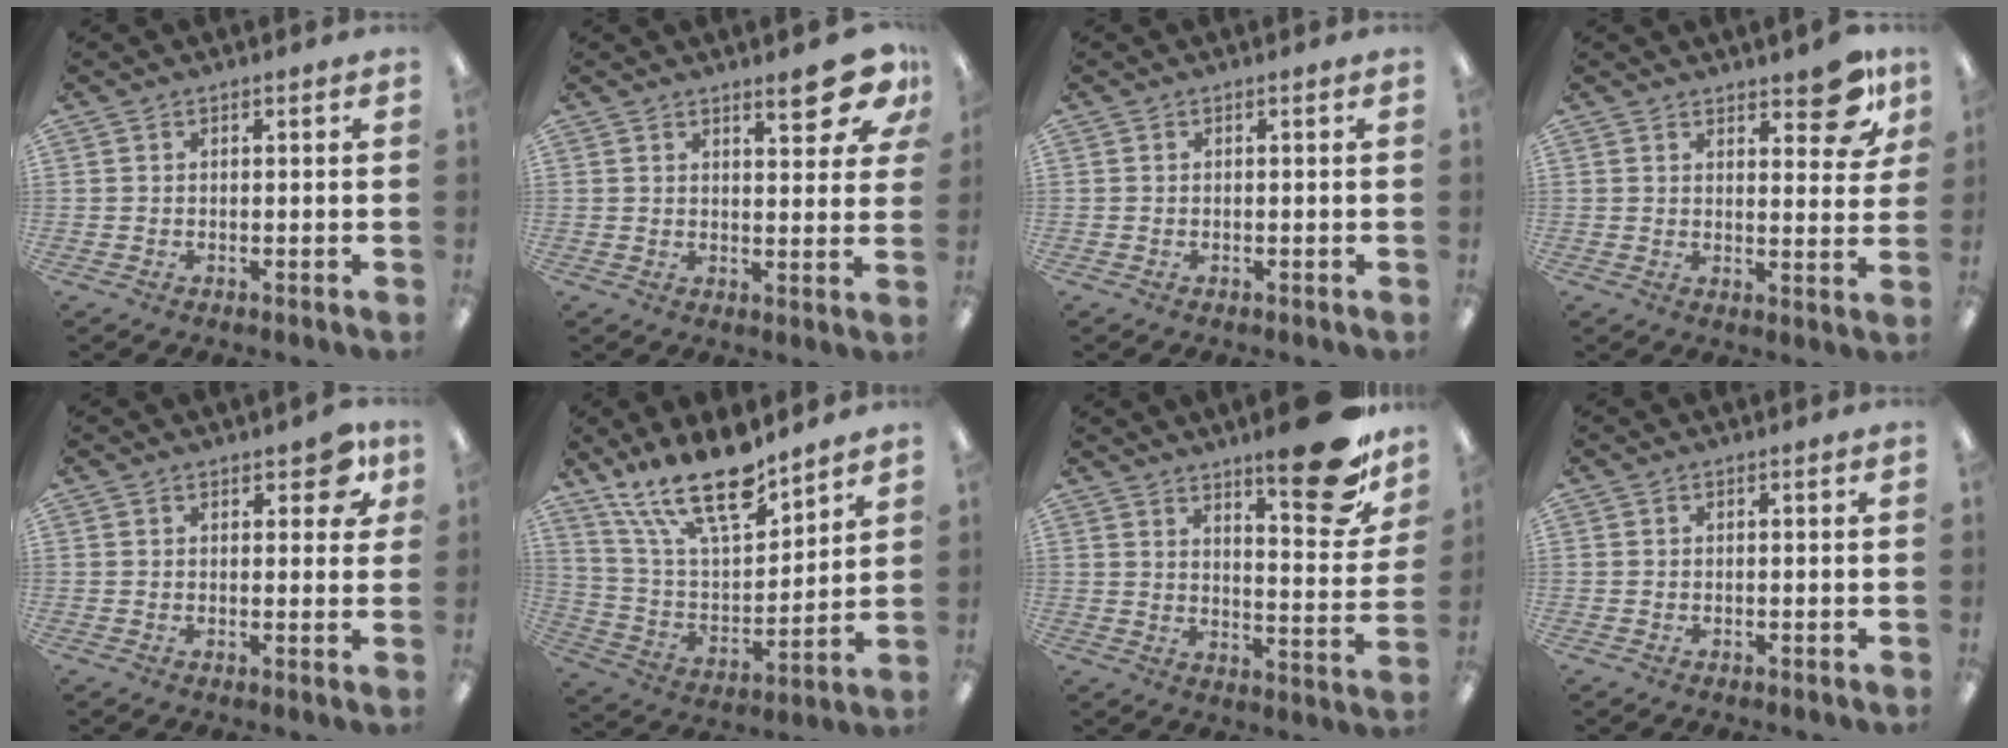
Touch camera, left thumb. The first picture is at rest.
{"total": 10.8, "force": [7.0, 3.4, 7.4], "torque": [-0.077, -0.043, 0.110]}
{"total": 0.0}
{"total": 9.5, "force": [7.0, 3.6, 5.3], "torque": [-0.050, -0.045, 0.117]}
{"total": 6.3, "force": [3.4, 3.1, 4.3], "torque": [-0.048, -0.007, 0.056]}
{"total": 20.0, "force": [15.0, 6.8, 11.3], "torque": [-0.230, -0.087, 0.264]}
{"total": 17.6, "force": [11.8, 5.2, 11.9], "torque": [-0.150, -0.079, 0.184]}
{"total": 0.0}